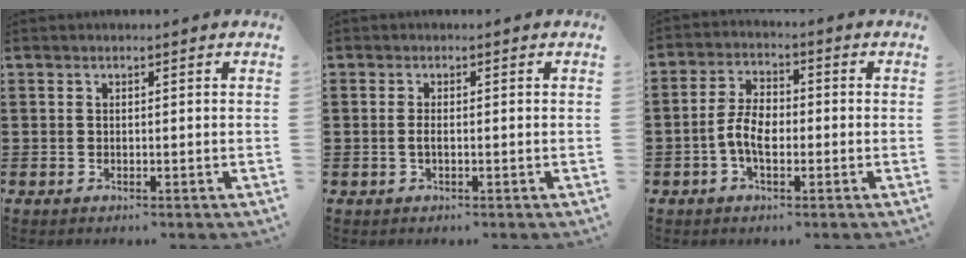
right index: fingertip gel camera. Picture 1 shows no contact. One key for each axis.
{"total": 1.1, "fx": -0.3, "fy": 0.3, "fz": 1.0, "tx": -0.028, "ty": -0.005, "tz": -0.007}
{"total": 5.3, "fx": -1.4, "fy": 2.8, "fz": 4.3, "tx": -0.103, "ty": 0.000, "tz": -0.034}